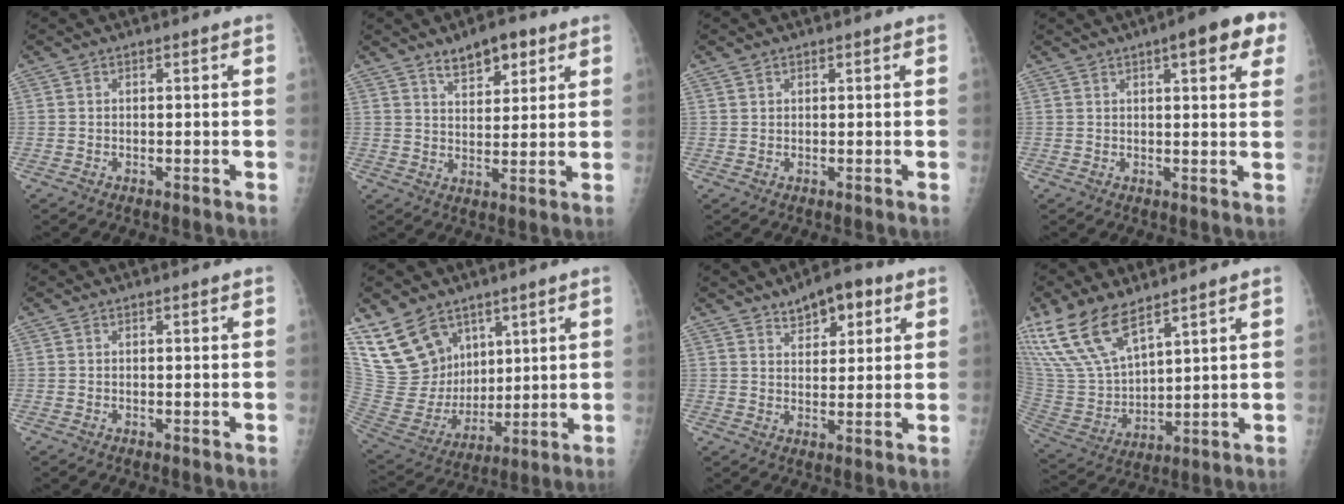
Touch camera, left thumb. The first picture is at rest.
{"total": 7.6, "force": [4.9, 3.5, 4.6], "torque": [-0.046, -0.027, 0.077]}
{"total": 0.9, "force": [0.6, 0.6, 0.1], "torque": [0.008, -0.003, 0.008]}
{"total": 10.7, "force": [5.2, 2.9, 8.9], "torque": [-0.087, -0.006, 0.058]}
{"total": 0.0}
{"total": 16.6, "force": [10.3, 10.9, 7.1], "torque": [-0.109, -0.040, 0.222]}
{"total": 7.5, "force": [4.4, 3.8, 4.8], "torque": [-0.042, -0.015, 0.062]}
{"total": 15.8, "force": [11.1, 6.4, 9.1], "torque": [-0.176, -0.043, 0.237]}